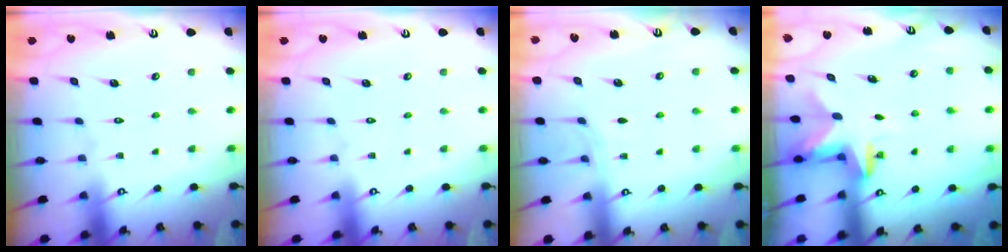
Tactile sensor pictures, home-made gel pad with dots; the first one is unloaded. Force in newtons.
{"total": 0.0}
{"total": 2.8, "press": 2.7, "slide": 0.4}
{"total": 2.6, "press": 2.6, "slide": 0.6}